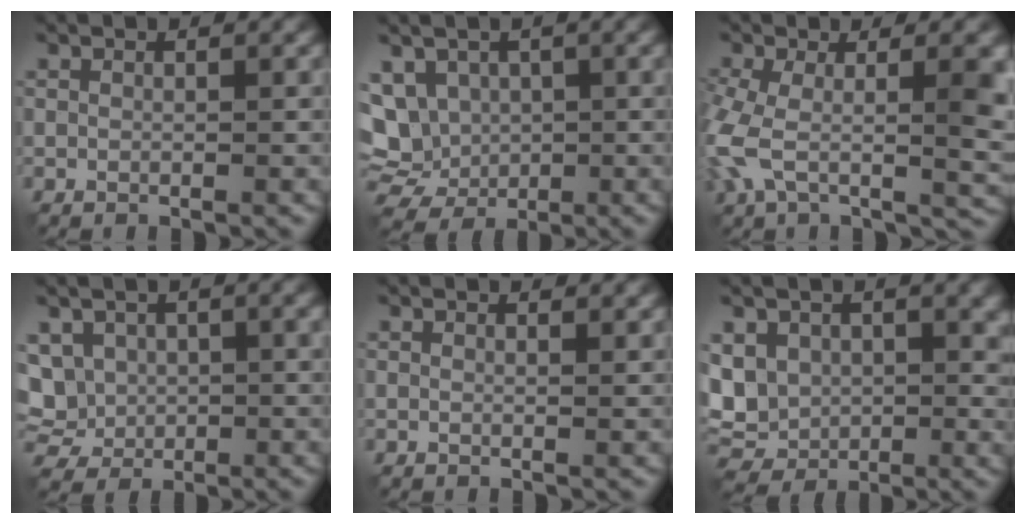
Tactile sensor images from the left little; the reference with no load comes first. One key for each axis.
{"total": 7.7, "fx": 0.9, "fy": 6.5, "fz": 4.1, "tx": -0.092, "ty": 0.002, "tz": 0.007}
{"total": 10.1, "fx": -0.8, "fy": 4.3, "fz": 9.1, "tx": -0.199, "ty": -0.026, "tz": -0.013}
{"total": 6.6, "fx": 1.5, "fy": 5.1, "fz": 4.0, "tx": -0.095, "ty": 0.009, "tz": 0.026}
{"total": 1.1, "fx": 0.9, "fy": 0.3, "fz": 0.6, "tx": -0.009, "ty": -0.002, "tz": 0.008}
{"total": 9.1, "fx": 1.6, "fy": 7.3, "fz": 5.1, "tx": -0.114, "ty": -0.007, "tz": 0.030}